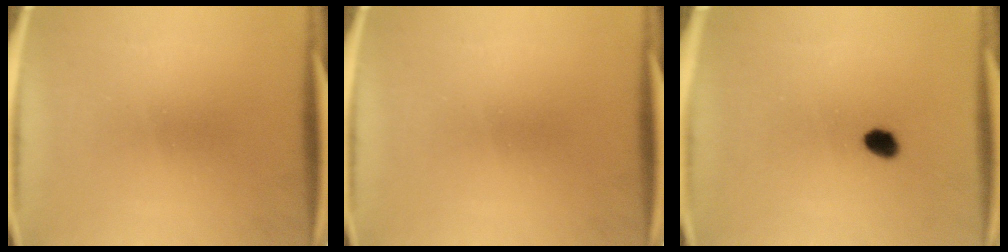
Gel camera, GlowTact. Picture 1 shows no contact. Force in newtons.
{"total": 0.0}
{"total": 2.7}